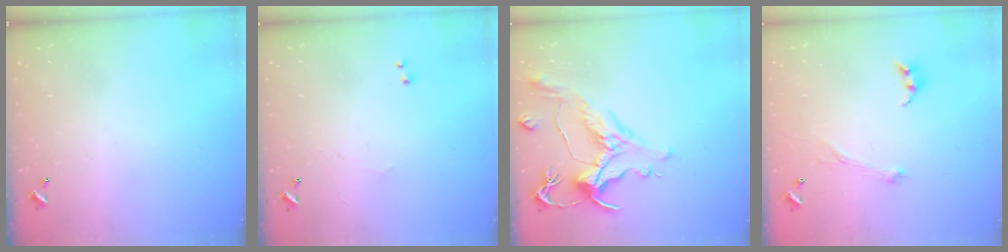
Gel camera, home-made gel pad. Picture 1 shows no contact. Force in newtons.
{"total": 1.0, "press": 0.5, "slide": 0.8}
{"total": 1.7, "press": 0.9, "slide": 1.4}
{"total": 2.1, "press": 2.0, "slide": 0.7}